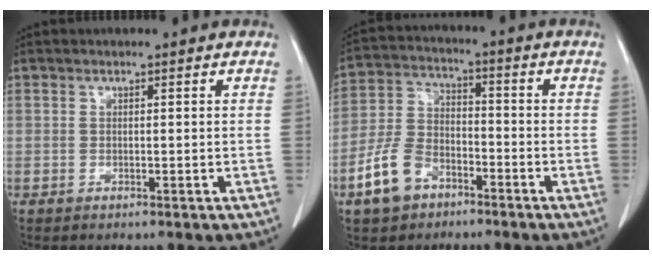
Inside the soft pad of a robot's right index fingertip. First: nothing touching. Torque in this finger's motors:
{"motor_torque": [-0.06, -0.13, -0.40, -0.21]}